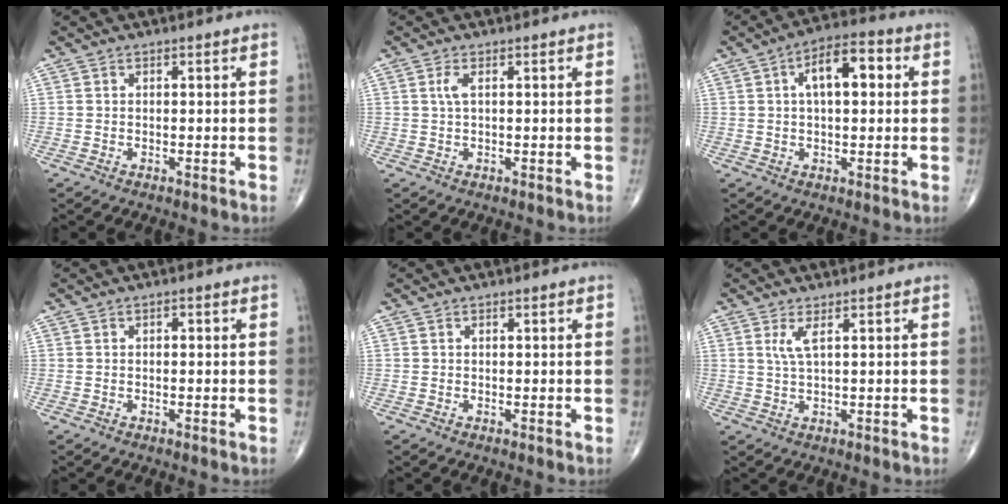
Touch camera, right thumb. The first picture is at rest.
{"total": 1.8, "force": [0.5, 0.6, 1.7], "torque": [-0.045, 0.005, 0.014]}
{"total": 9.7, "force": [2.2, 4.5, 8.2], "torque": [-0.118, 0.020, 0.027]}
{"total": 0.9, "force": [0.2, 0.4, 0.8], "torque": [-0.013, 0.002, 0.003]}
{"total": 0.0}
{"total": 2.5, "force": [1.1, 0.3, 2.3], "torque": [-0.057, -0.006, 0.027]}